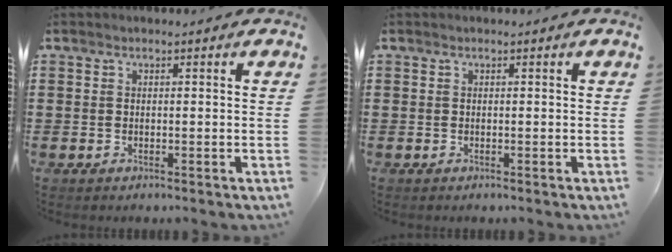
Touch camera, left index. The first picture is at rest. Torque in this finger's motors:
{"motor_torque": [0.00, 0.00, 0.00, 0.00]}